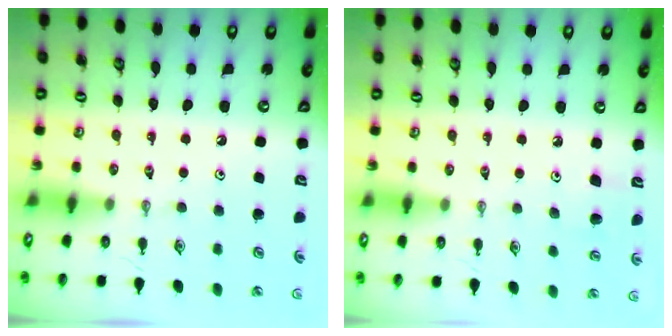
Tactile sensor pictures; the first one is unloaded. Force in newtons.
{"total": 5.5, "press": 5.4, "slide": 1.3}